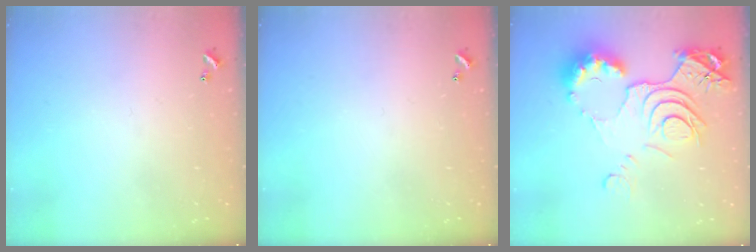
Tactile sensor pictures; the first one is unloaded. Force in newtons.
{"total": 0.0}
{"total": 14.6, "press": 14.5, "slide": 1.4}